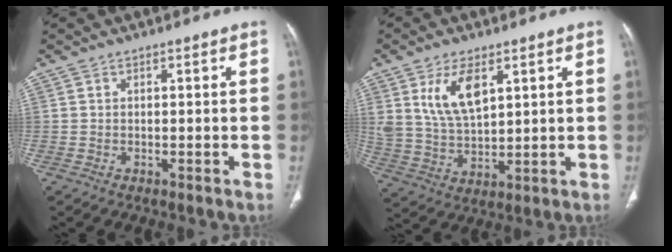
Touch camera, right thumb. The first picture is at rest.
{"total": 10.5, "force": [4.6, 5.2, 7.8], "torque": [-0.140, -0.022, 0.101]}